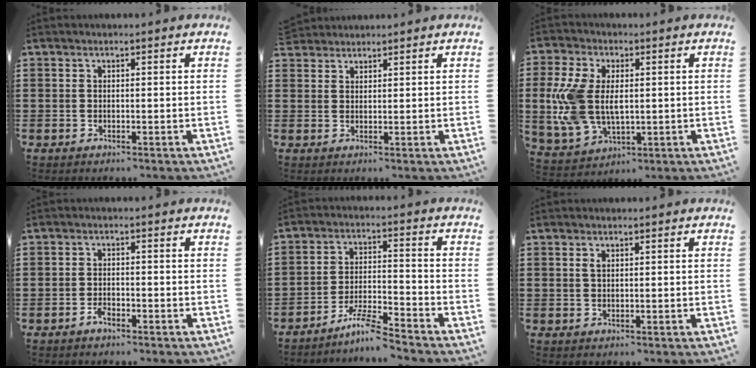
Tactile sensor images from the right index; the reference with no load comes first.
{"total": 1.9, "force": [1.8, 0.5, -0.3], "torque": [0.001, 0.004, 0.037]}
{"total": 10.2, "force": [0.8, 6.3, 7.9], "torque": [-0.200, 0.003, 0.009]}
{"total": 1.7, "force": [-1.4, 0.6, 0.8], "torque": [-0.018, 0.001, -0.027]}
{"total": 6.4, "force": [-5.7, 0.1, 3.0], "torque": [-0.064, -0.004, -0.109]}
{"total": 0.8, "force": [0.3, 0.5, 0.6], "torque": [-0.013, 0.002, 0.006]}